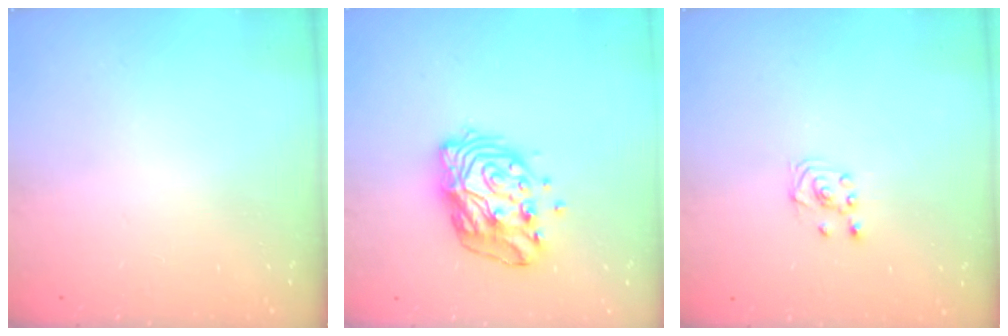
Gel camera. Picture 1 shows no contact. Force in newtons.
{"total": 14.1, "press": 14.0, "slide": 1.3}
{"total": 2.3, "press": 2.2, "slide": 0.6}